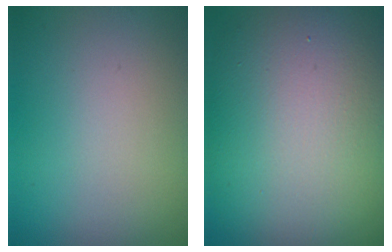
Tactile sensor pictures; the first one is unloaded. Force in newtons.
{"total": 15.0, "press": 14.9, "slide": 1.3}